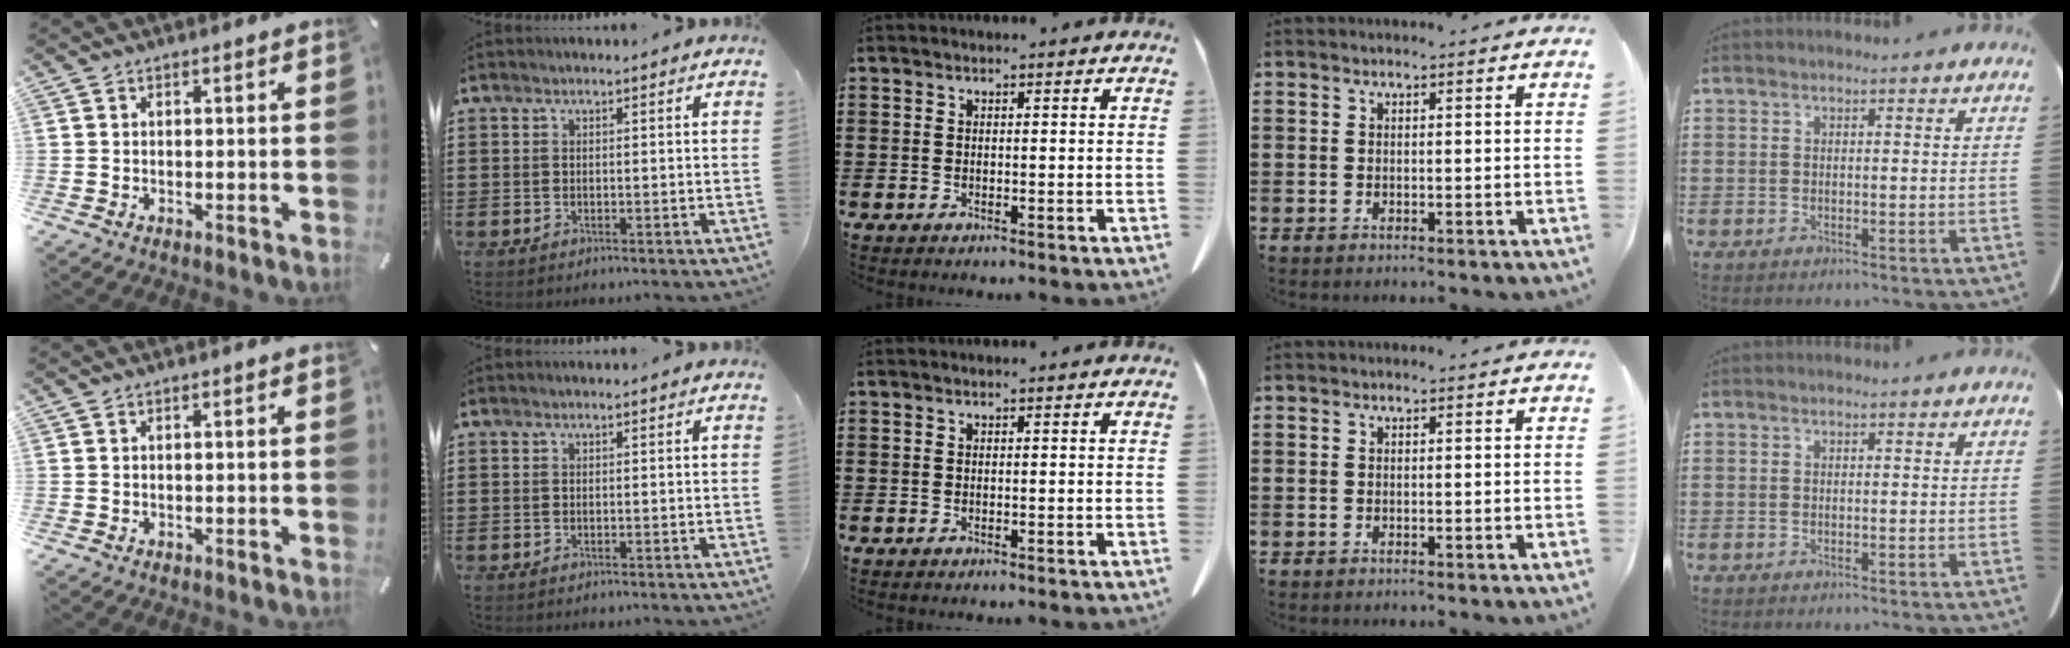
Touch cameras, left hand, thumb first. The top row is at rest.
{}